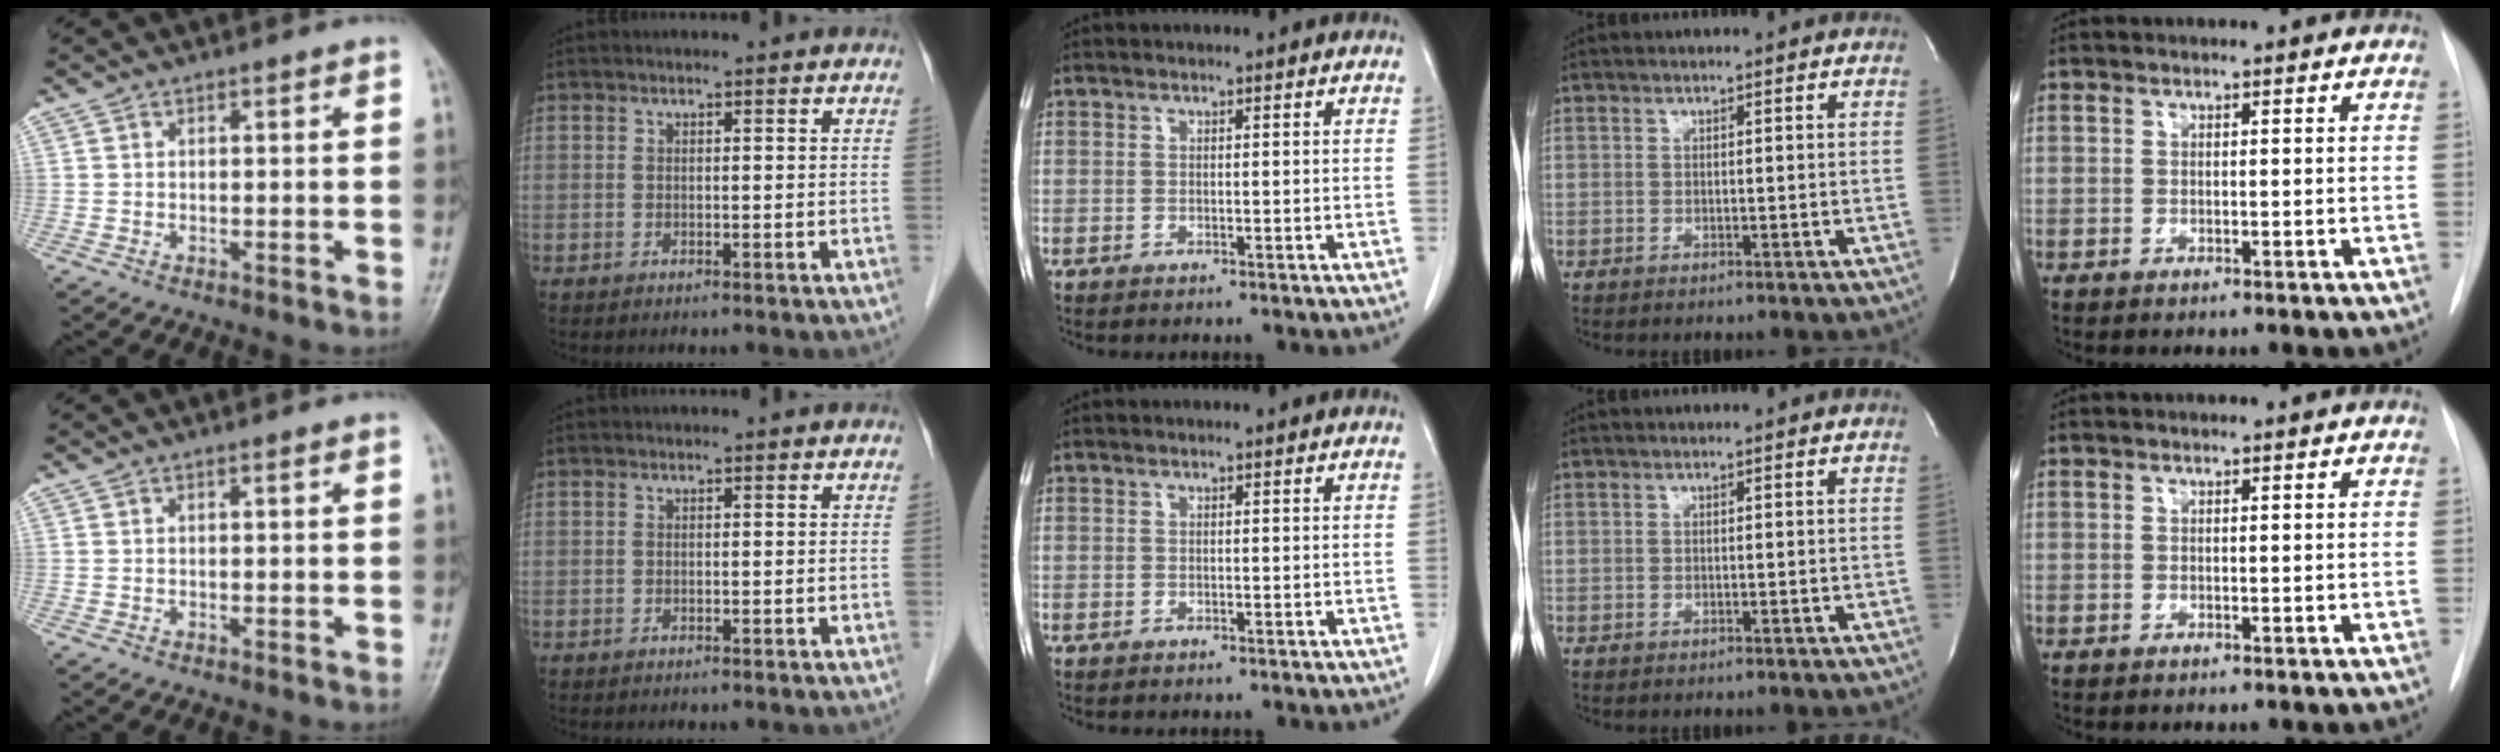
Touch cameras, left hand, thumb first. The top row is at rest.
{}